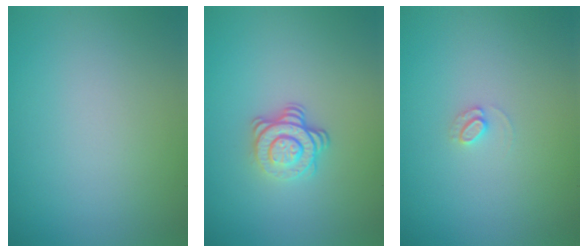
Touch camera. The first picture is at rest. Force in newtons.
{"total": 3.6, "press": 2.4, "slide": 2.7}
{"total": 0.9, "press": 0.9, "slide": 0.1}